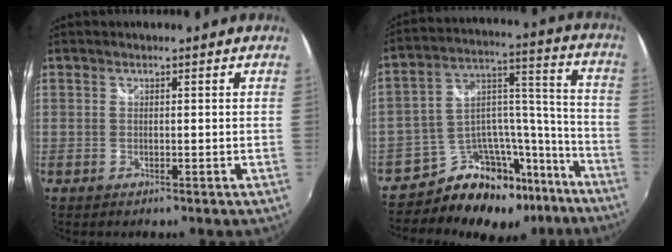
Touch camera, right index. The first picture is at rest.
{"total": 19.4, "force": [-15.0, 10.5, 6.5], "torque": [-0.110, 0.081, -0.213]}